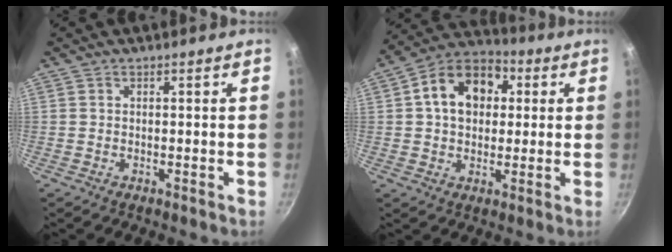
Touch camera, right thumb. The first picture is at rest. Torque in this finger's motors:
{"motor_torque": [-1.04, 1.45, 1.32, -0.21, 0.09]}